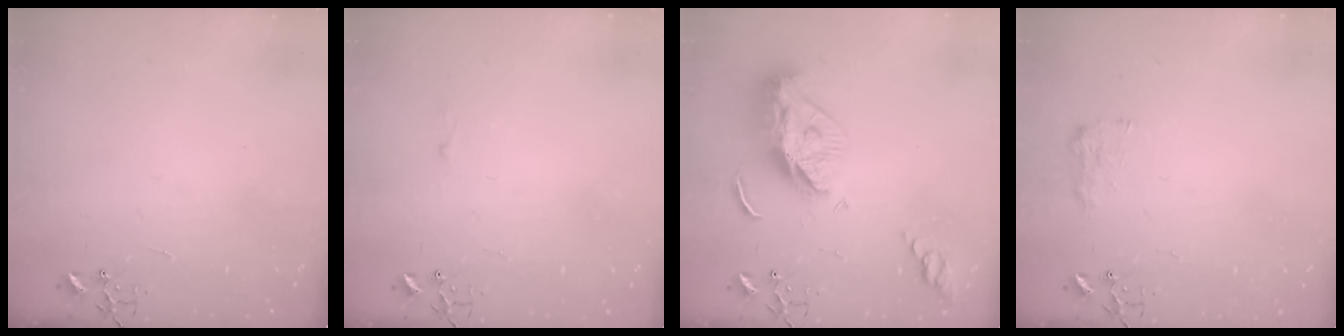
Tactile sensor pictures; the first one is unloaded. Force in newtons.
{"total": 1.8, "press": 1.8, "slide": 0.2}
{"total": 13.4, "press": 13.4, "slide": 1.2}
{"total": 7.9, "press": 7.9, "slide": 0.4}